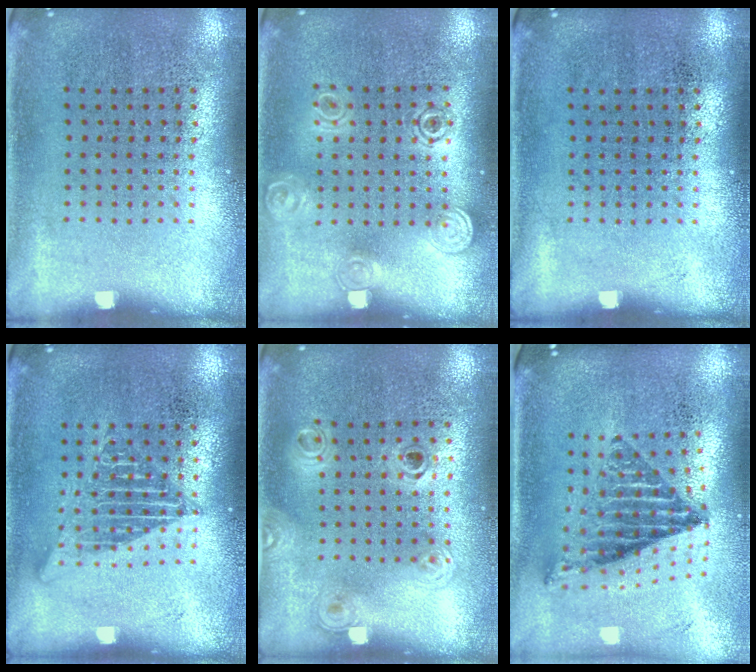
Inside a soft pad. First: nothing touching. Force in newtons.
{"total": 1.4, "press": 1.3, "slide": 0.6}
{"total": 0.0}
{"total": 2.4, "press": 2.4, "slide": 0.2}
{"total": 1.2, "press": 1.0, "slide": 0.7}
{"total": 1.3, "press": 1.1, "slide": 0.7}